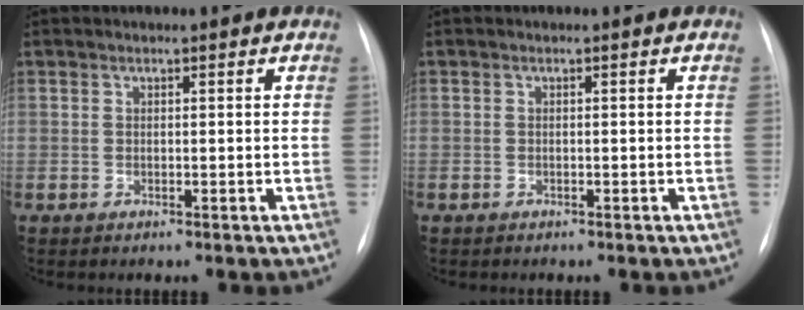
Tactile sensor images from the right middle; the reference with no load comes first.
{"total": 0.0}